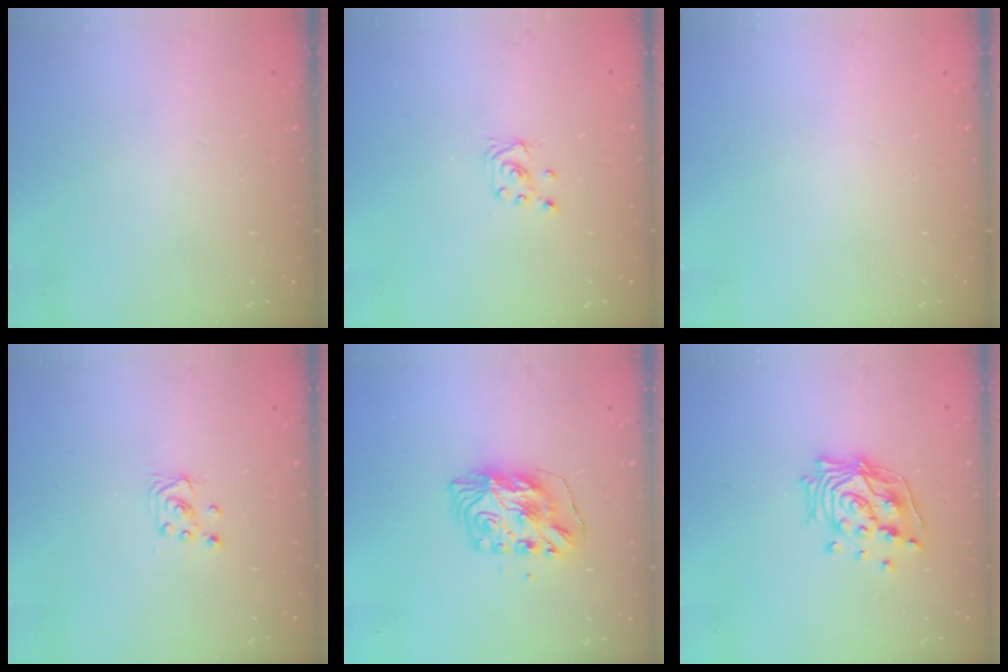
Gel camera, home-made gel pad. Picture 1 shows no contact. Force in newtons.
{"total": 2.3, "press": 2.3, "slide": 0.2}
{"total": 0.0}
{"total": 2.5, "press": 2.5, "slide": 0.2}
{"total": 9.4, "press": 9.4, "slide": 0.8}
{"total": 15.4, "press": 15.2, "slide": 1.9}